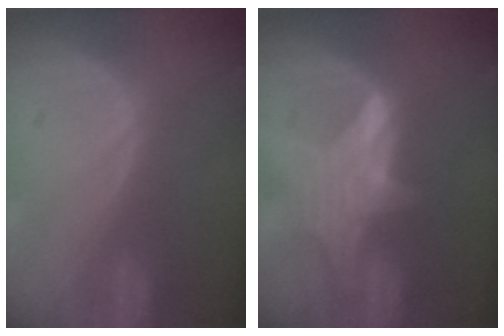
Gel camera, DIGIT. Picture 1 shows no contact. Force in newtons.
{"total": 6.0, "press": 6.0, "slide": 0.8}